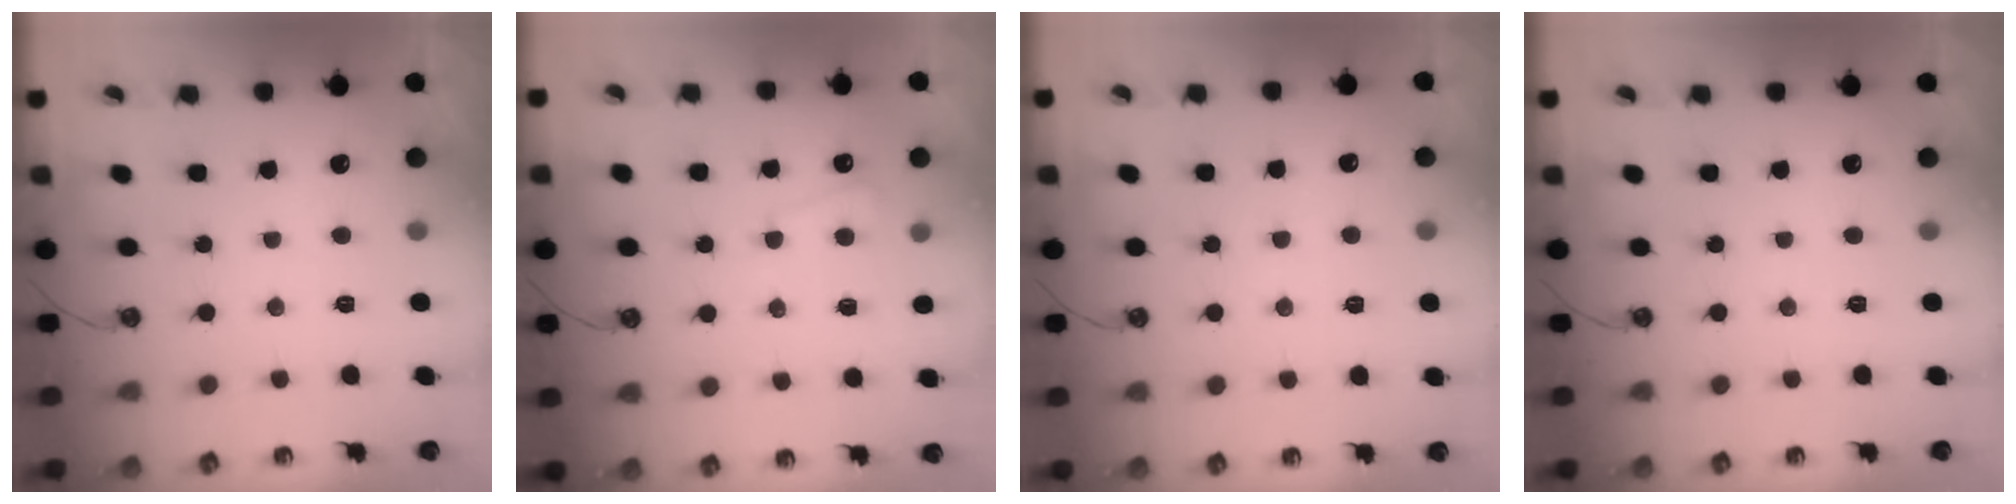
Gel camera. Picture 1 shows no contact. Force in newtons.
{"total": 0.5, "press": 0.1, "slide": 0.5}
{"total": 2.4, "press": 2.4, "slide": 0.2}
{"total": 0.0}